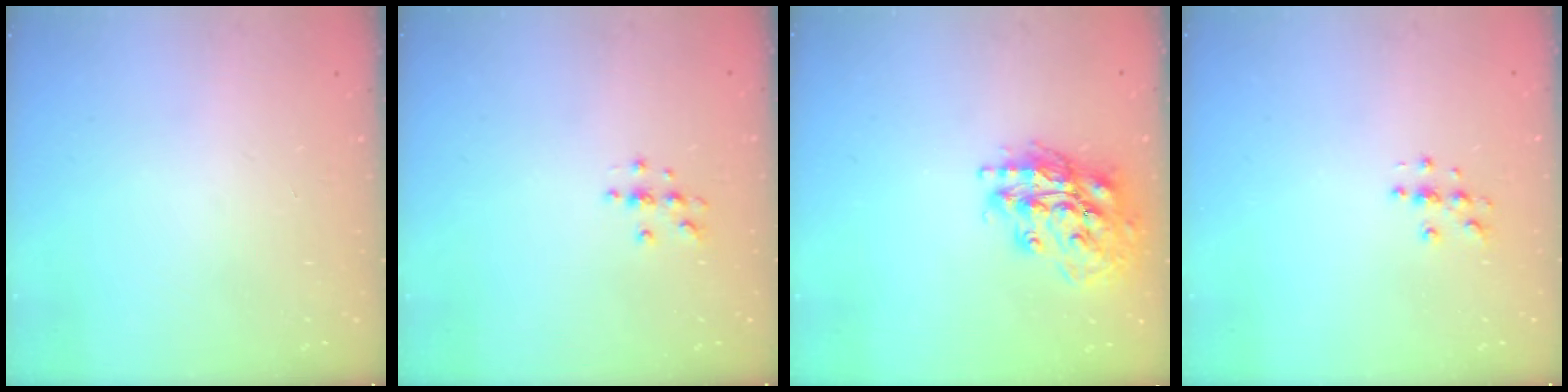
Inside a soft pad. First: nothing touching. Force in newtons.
{"total": 4.0, "press": 3.9, "slide": 0.4}
{"total": 17.4, "press": 17.3, "slide": 2.4}
{"total": 4.6, "press": 4.6, "slide": 0.4}